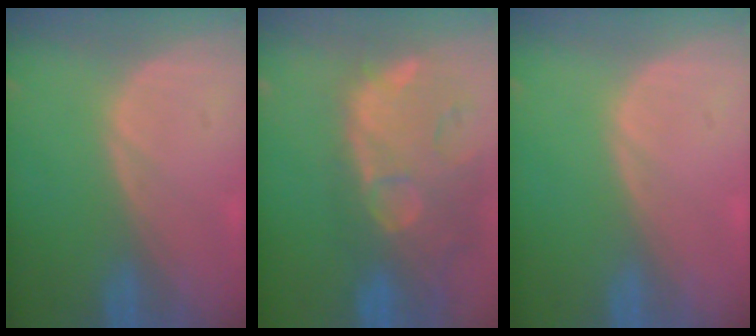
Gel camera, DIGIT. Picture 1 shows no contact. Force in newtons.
{"total": 14.6, "press": 11.8, "slide": 8.6}
{"total": 0.0}